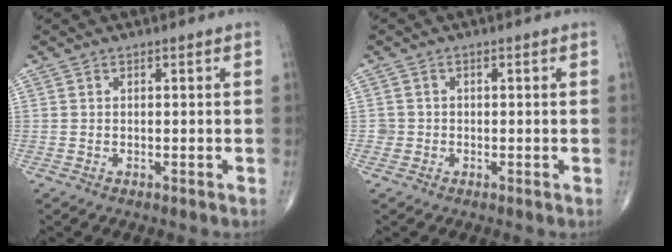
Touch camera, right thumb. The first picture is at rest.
{"total": 1.5, "force": [-0.3, 1.4, -0.1], "torque": [0.012, 0.007, -0.008]}